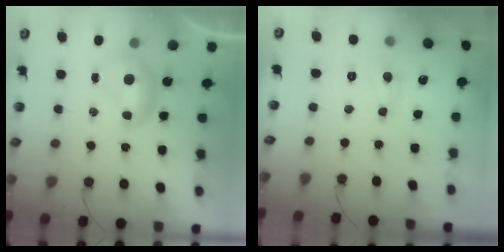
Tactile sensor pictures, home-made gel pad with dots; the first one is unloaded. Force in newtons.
{"total": 1.4, "press": 1.2, "slide": 0.6}